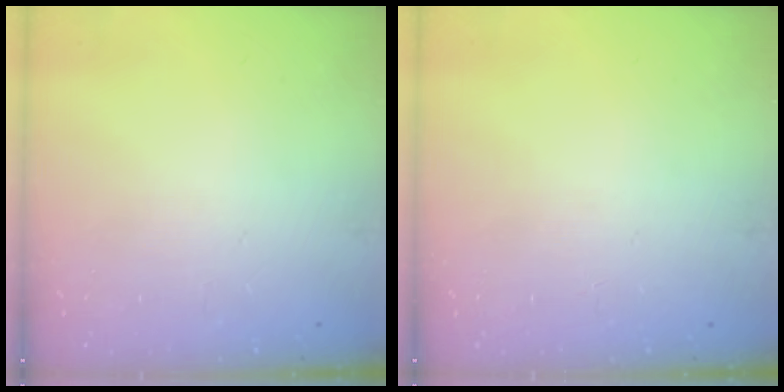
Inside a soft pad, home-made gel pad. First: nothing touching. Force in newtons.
{"total": 0.0}